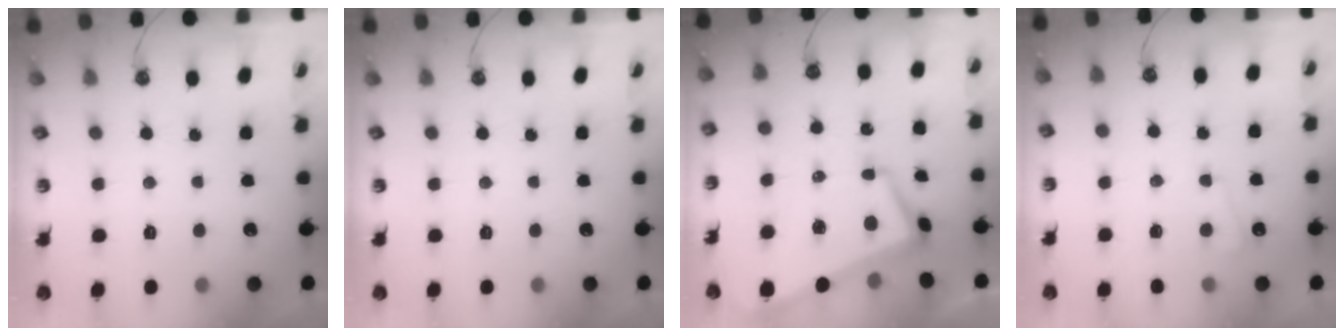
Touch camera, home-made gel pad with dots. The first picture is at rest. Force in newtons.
{"total": 0.0}
{"total": 5.2, "press": 5.1, "slide": 1.0}
{"total": 0.5, "press": 0.1, "slide": 0.5}